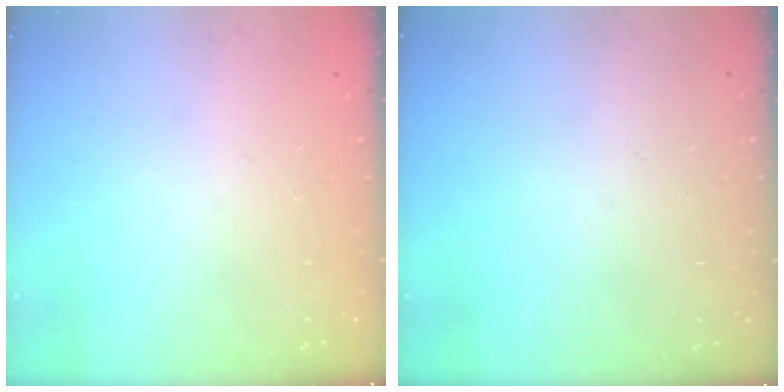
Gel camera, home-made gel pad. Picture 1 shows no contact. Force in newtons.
{"total": 0.0}